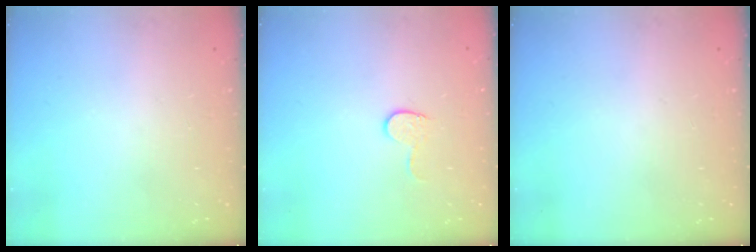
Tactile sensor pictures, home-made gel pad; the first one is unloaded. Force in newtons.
{"total": 4.4, "press": 4.4, "slide": 0.4}
{"total": 0.0}